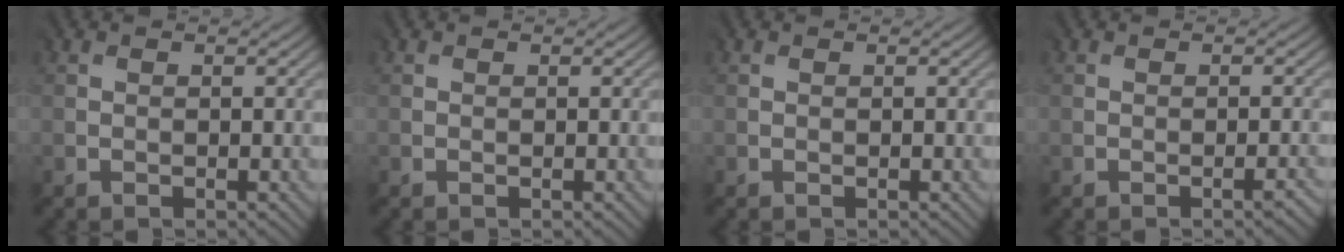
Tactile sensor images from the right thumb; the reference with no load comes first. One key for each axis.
{"total": 0.0}
{"total": 0.0}
{"total": 1.3, "fx": -1.0, "fy": -0.1, "fz": 0.9, "tx": -0.013, "ty": -0.002, "tz": -0.015}